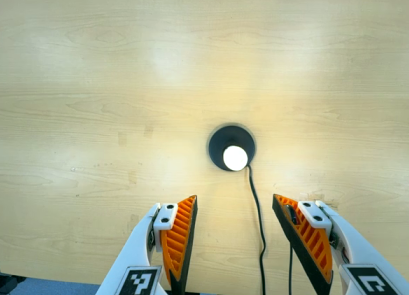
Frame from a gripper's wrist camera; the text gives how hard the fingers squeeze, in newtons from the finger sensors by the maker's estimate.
{"total": 0.0}